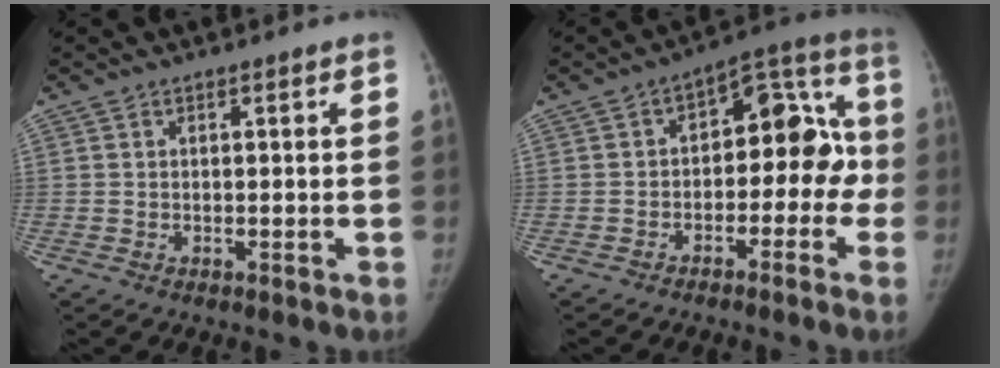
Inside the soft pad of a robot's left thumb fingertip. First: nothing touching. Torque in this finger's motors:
{"motor_torque": [-0.61, 1.07, -0.05, 0.22, 0.00]}